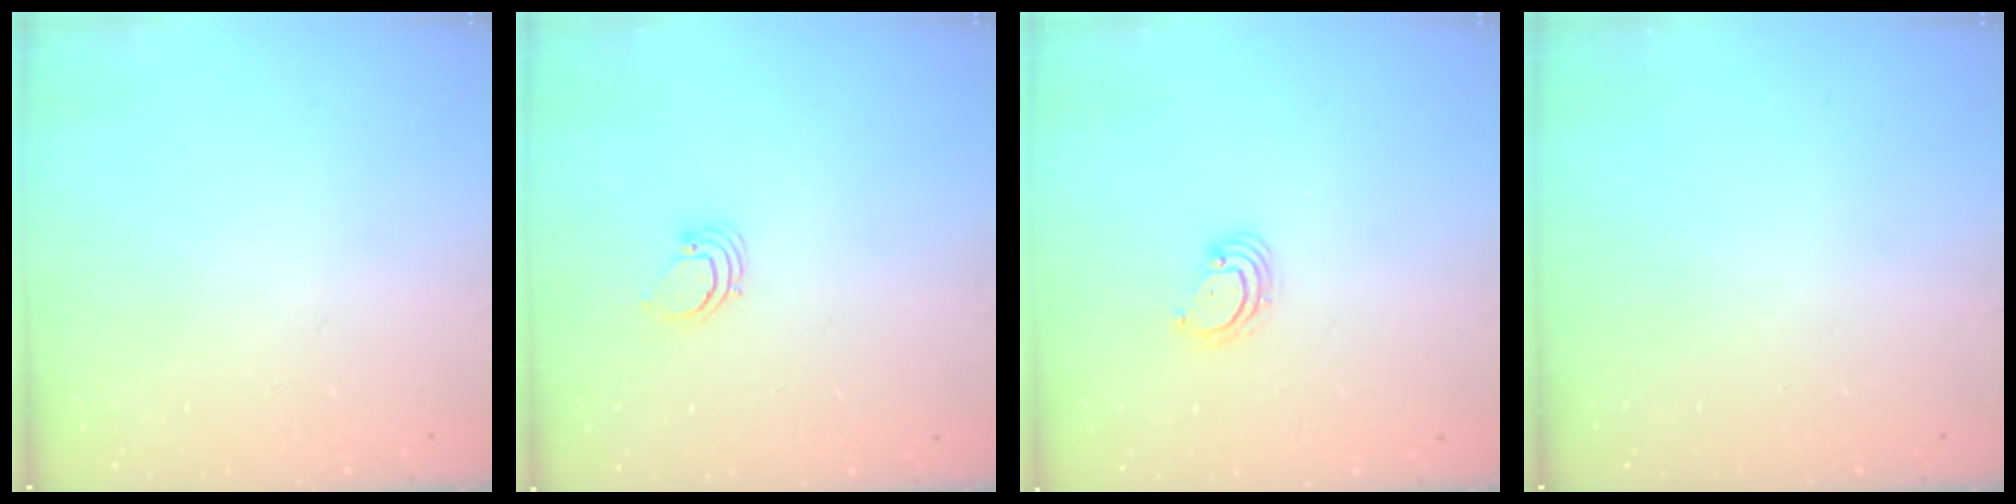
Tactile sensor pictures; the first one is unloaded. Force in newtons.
{"total": 1.9, "press": 1.9, "slide": 0.1}
{"total": 3.4, "press": 3.4, "slide": 0.2}
{"total": 0.0}